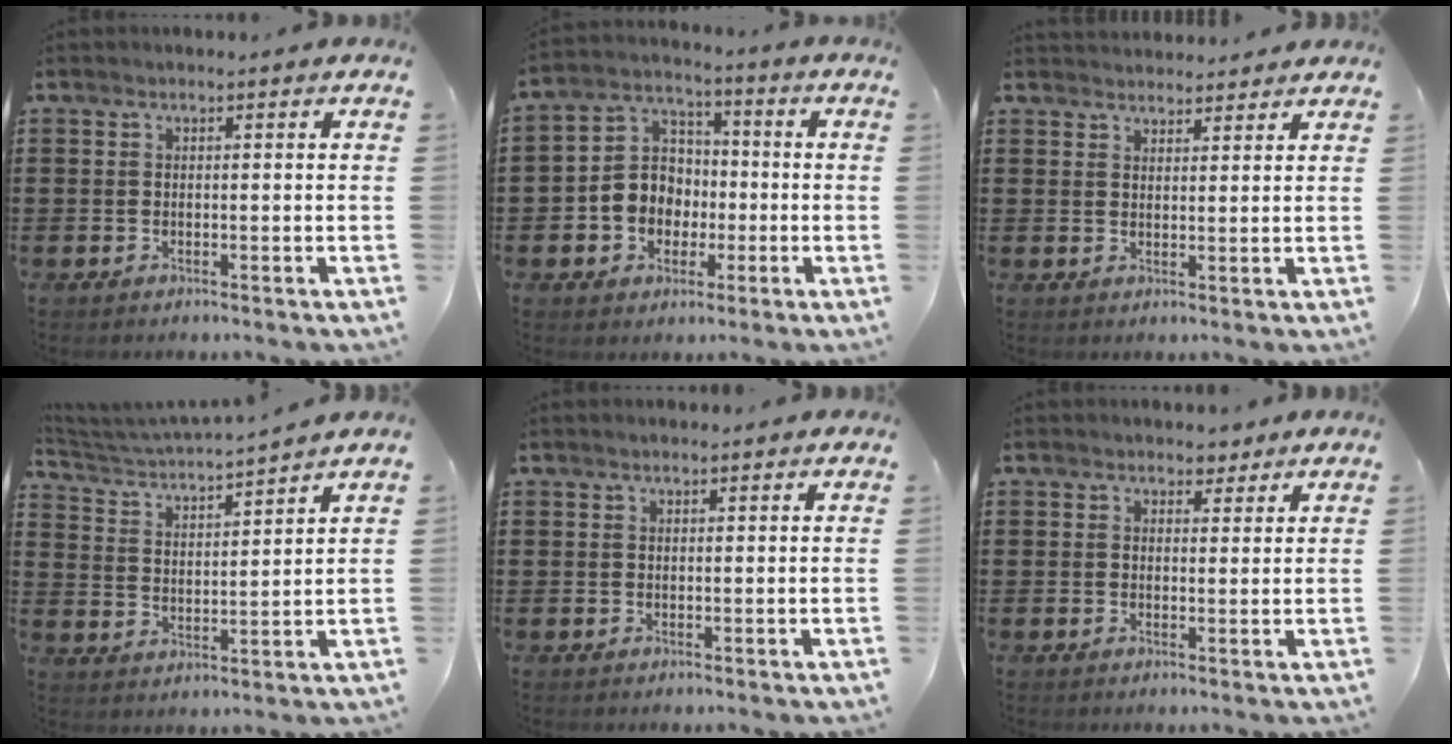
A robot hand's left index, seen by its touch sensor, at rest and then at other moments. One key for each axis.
{"total": 6.7, "fx": -1.6, "fy": 6.2, "fz": 2.2, "tx": -0.065, "ty": 0.018, "tz": -0.032}
{"total": 2.4, "fx": 2.4, "fy": 0.2, "fz": -0.3, "tx": 0.000, "ty": -0.005, "tz": 0.047}
{"total": 3.4, "fx": 3.3, "fy": -0.4, "fz": 0.8, "tx": -0.037, "ty": -0.033, "tz": 0.049}
{"total": 0.7, "fx": 0.6, "fy": 0.0, "fz": 0.3, "tx": -0.007, "ty": 0.000, "tz": 0.012}
{"total": 2.3, "fx": 2.0, "fy": 1.2, "fz": 0.3, "tx": -0.003, "ty": 0.004, "tz": 0.036}